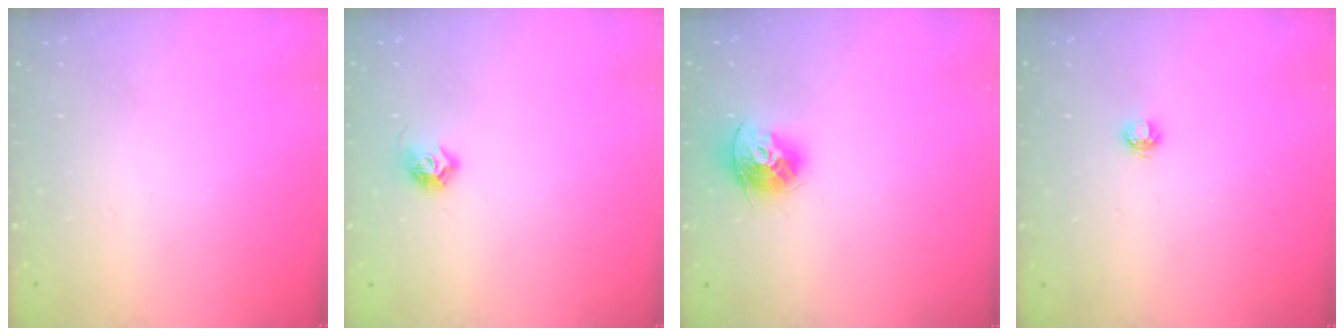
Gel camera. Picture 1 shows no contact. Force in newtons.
{"total": 6.7, "press": 6.6, "slide": 1.0}
{"total": 10.6, "press": 10.6, "slide": 1.0}
{"total": 3.9, "press": 3.9, "slide": 0.5}